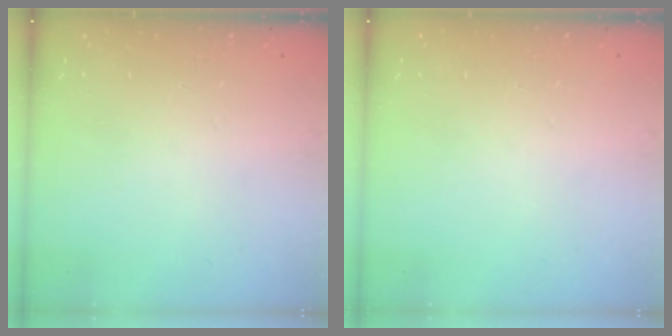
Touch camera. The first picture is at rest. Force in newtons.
{"total": 0.0}